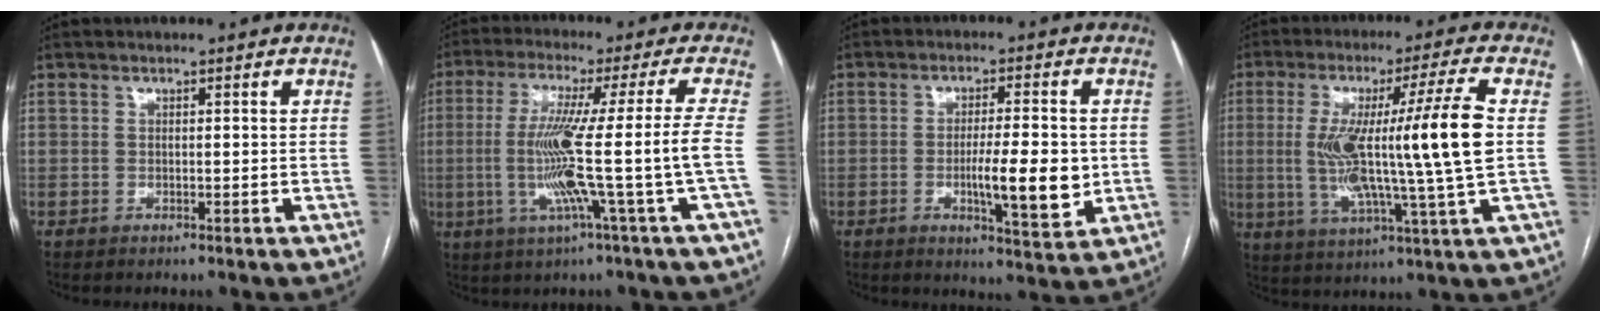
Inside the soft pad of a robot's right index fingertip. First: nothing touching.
{"total": 13.4, "force": [-2.6, -2.7, 12.9], "torque": [-0.237, -0.009, -0.046]}
{"total": 9.0, "force": [-1.4, 1.7, 8.8], "torque": [-0.141, -0.013, -0.020]}
{"total": 17.1, "force": [0.9, -1.3, 17.0], "torque": [-0.309, 0.001, 0.005]}